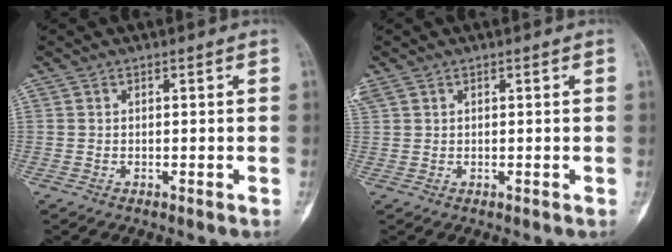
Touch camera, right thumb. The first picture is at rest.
{"total": 1.5, "force": [1.0, 0.9, 0.8], "torque": [-0.026, 0.017, 0.027]}